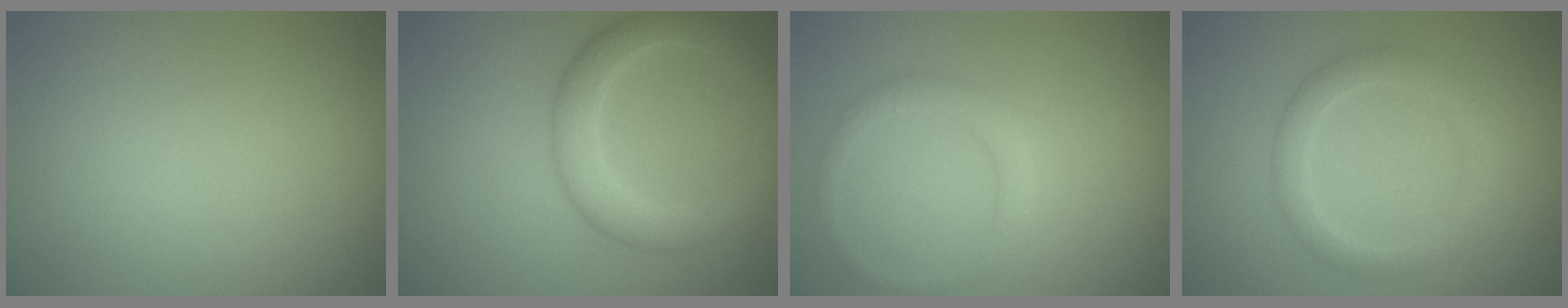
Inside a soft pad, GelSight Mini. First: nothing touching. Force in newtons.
{"total": 4.0, "press": 4.0, "slide": 0.1}
{"total": 1.6, "press": 1.6, "slide": 0.2}
{"total": 2.5, "press": 2.5, "slide": 0.2}